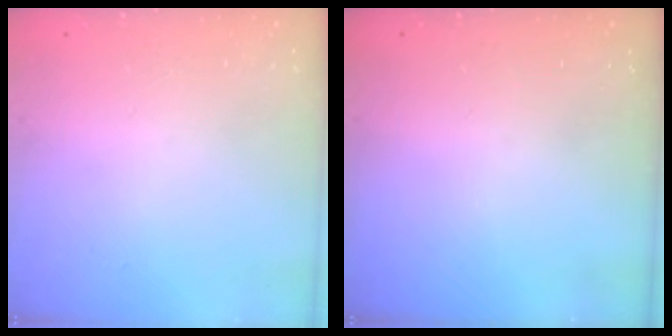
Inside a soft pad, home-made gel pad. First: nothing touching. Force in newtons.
{"total": 0.0}